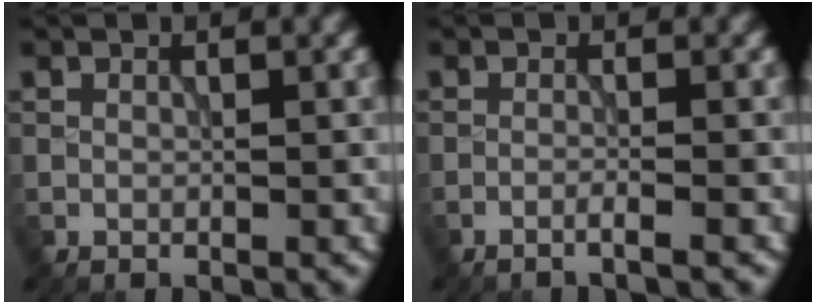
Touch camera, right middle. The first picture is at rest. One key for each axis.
{"total": 1.4, "fx": -0.8, "fy": 0.2, "fz": 1.2, "tx": -0.008, "ty": 0.000, "tz": -0.029}